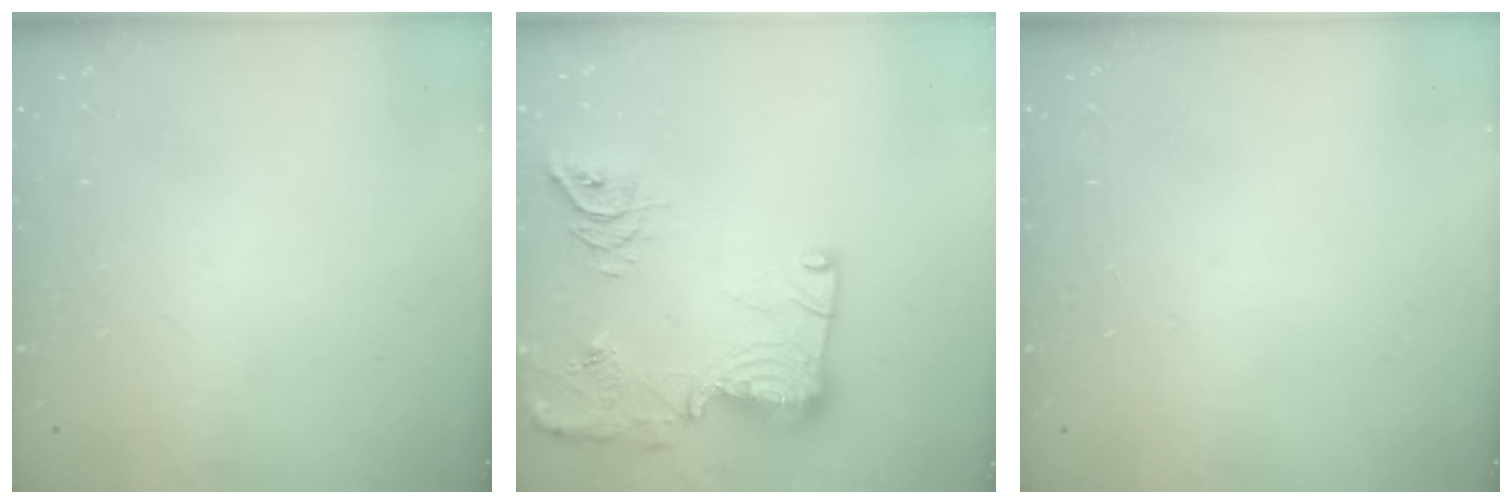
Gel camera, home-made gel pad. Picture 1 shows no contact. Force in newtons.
{"total": 18.6, "press": 18.6, "slide": 1.1}
{"total": 0.0}